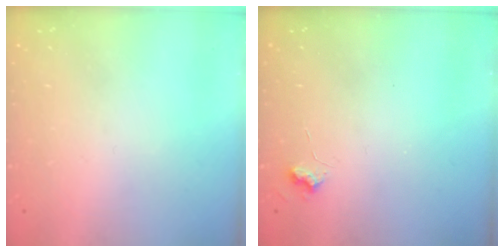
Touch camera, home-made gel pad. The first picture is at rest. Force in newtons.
{"total": 4.7, "press": 4.7, "slide": 0.7}